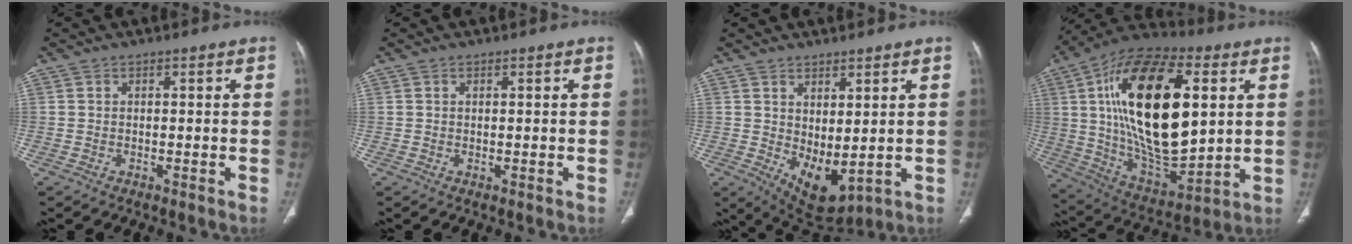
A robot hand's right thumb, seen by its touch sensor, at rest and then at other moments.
{"total": 0.0}
{"total": 8.2, "force": [0.6, 4.1, 7.1], "torque": [-0.103, -0.021, 0.035]}
{"total": 30.6, "force": [6.3, 14.5, 26.3], "torque": [-0.454, -0.016, 0.107]}